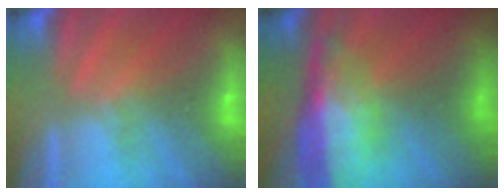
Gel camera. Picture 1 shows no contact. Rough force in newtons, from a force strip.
{"total": 12.7}